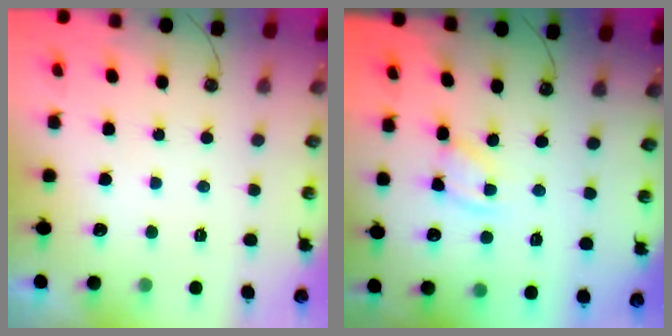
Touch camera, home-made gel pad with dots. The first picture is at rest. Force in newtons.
{"total": 2.6, "press": 2.6, "slide": 0.1}